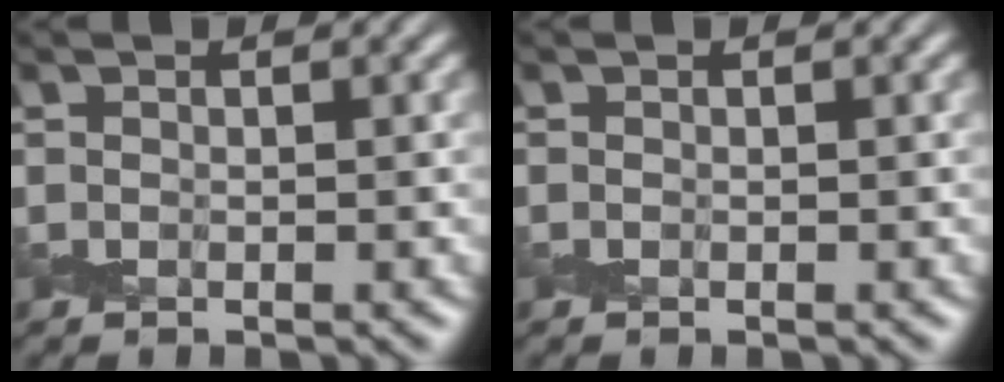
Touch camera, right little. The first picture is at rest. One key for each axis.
{"total": 0.0}